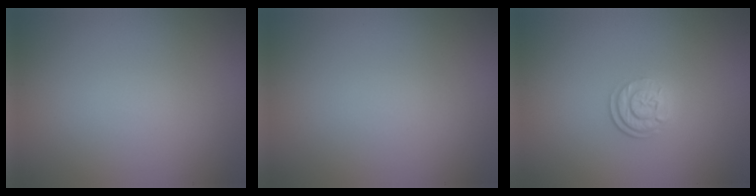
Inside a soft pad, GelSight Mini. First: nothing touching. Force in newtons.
{"total": 0.0}
{"total": 2.5, "press": 1.9, "slide": 1.7}